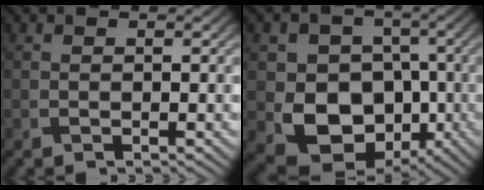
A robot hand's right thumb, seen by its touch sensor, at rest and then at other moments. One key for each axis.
{"total": 10.9, "fx": -2.2, "fy": 8.8, "fz": 6.1, "tx": -0.101, "ty": -0.025, "tz": -0.061}